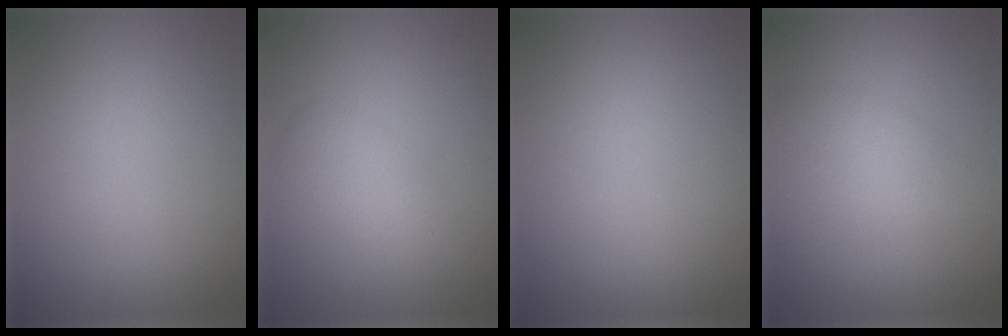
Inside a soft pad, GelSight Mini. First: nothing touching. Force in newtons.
{"total": 2.5, "press": 2.5, "slide": 0.1}
{"total": 0.0}
{"total": 2.0, "press": 2.0, "slide": 0.1}